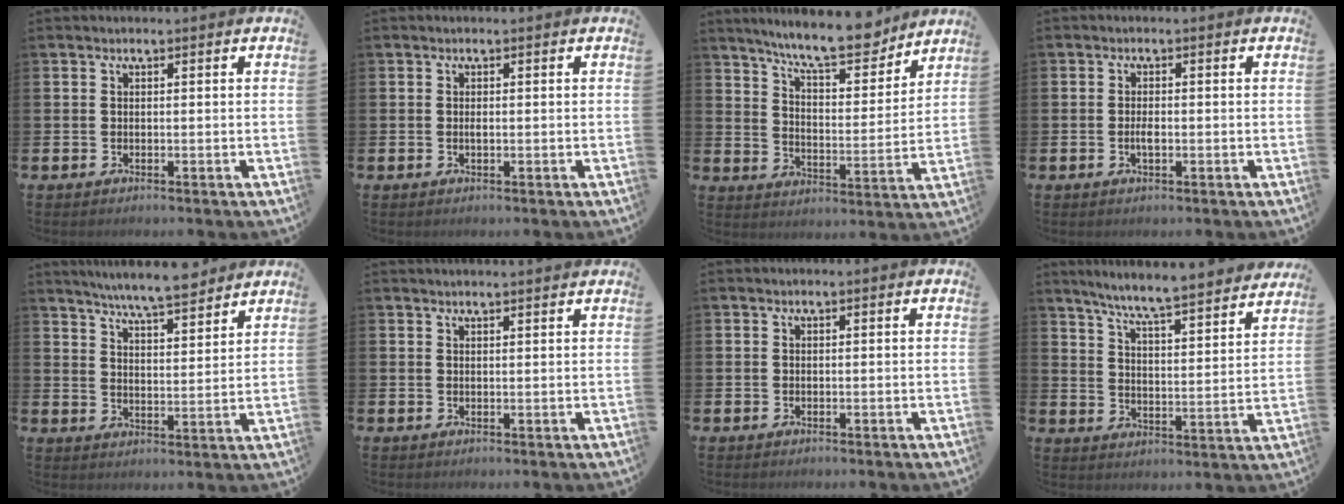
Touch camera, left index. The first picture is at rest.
{"total": 0.5, "force": [0.0, 0.2, 0.5], "torque": [-0.013, 0.001, 0.000]}
{"total": 10.5, "force": [9.6, 1.8, 4.0], "torque": [-0.088, -0.057, 0.167]}
{"total": 1.6, "force": [-0.3, 0.6, 1.5], "torque": [-0.022, -0.002, -0.008]}
{"total": 6.8, "force": [6.5, 0.2, 2.0], "torque": [-0.052, -0.032, 0.115]}
{"total": 1.2, "force": [1.2, -0.1, 0.2], "torque": [0.001, -0.005, 0.021]}
{"total": 0.0}
{"total": 7.3, "force": [6.9, -0.3, 2.2], "torque": [-0.062, -0.057, 0.116]}